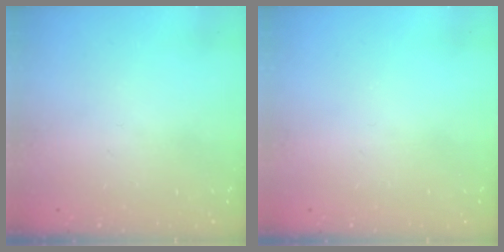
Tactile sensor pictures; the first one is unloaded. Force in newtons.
{"total": 0.0}